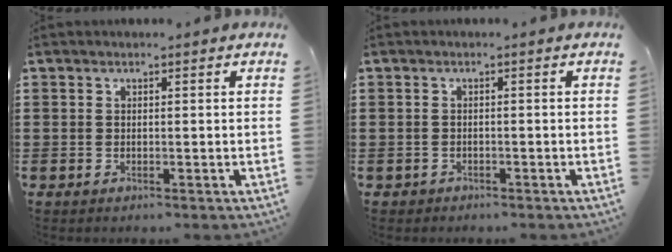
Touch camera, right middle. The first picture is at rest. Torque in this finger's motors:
{"motor_torque": [0.05, 0.16, -0.03, -0.01]}